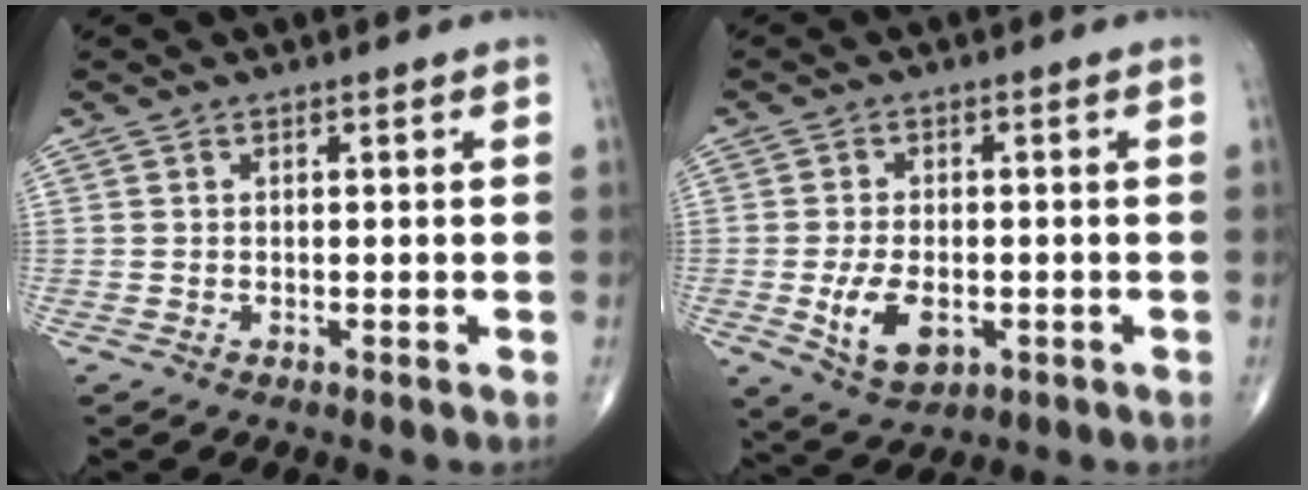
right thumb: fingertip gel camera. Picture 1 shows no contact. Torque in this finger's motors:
{"motor_torque": [-0.13, 0.25, 0.13, 0.00, 0.22]}